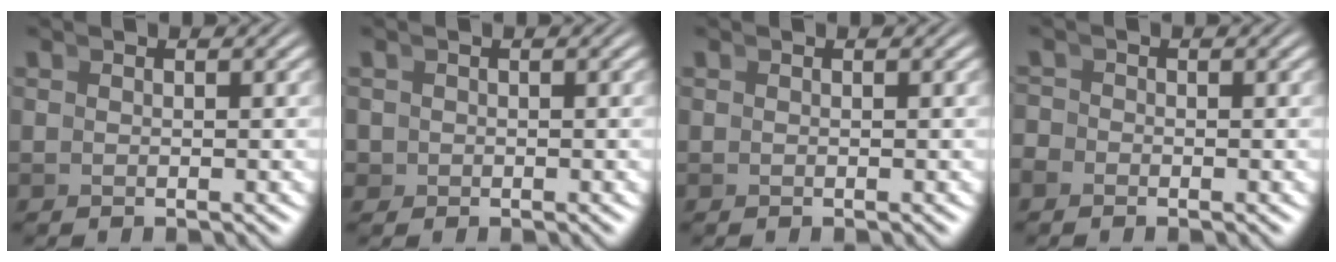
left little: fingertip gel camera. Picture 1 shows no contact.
{"total": 1.6, "force": [-0.4, 1.5, 0.2], "torque": [-0.006, -0.012, -0.004]}
{"total": 0.0}
{"total": 1.1, "force": [-0.9, 0.6, 0.1], "torque": [0.004, -0.006, -0.018]}